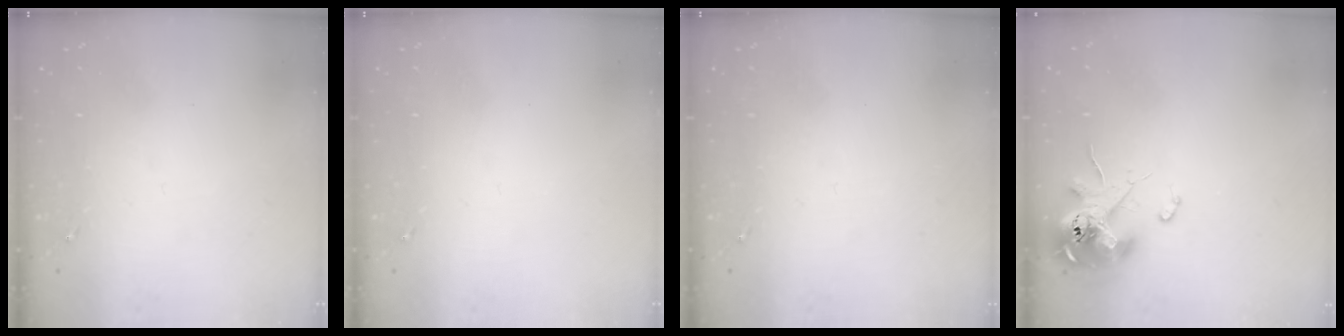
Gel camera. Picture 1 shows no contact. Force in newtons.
{"total": 0.0}
{"total": 0.0}
{"total": 11.4, "press": 11.2, "slide": 1.6}